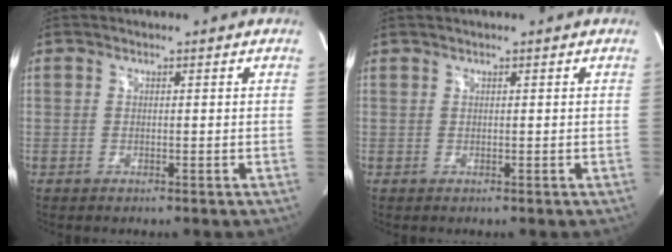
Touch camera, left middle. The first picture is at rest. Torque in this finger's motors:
{"motor_torque": [0.21, -0.13, 0.07, -0.01]}